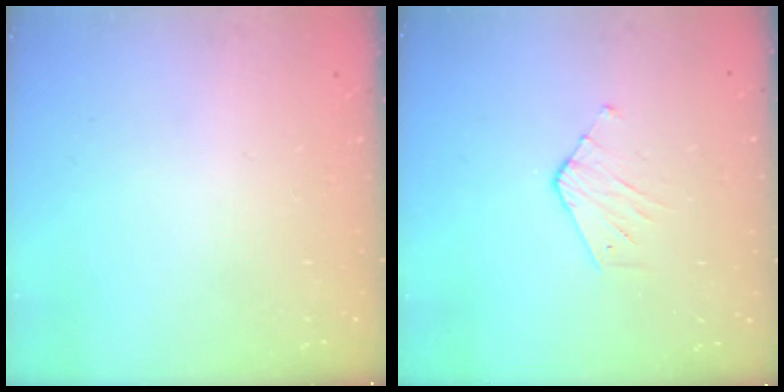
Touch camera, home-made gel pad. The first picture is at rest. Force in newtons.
{"total": 3.4, "press": 3.4, "slide": 0.3}